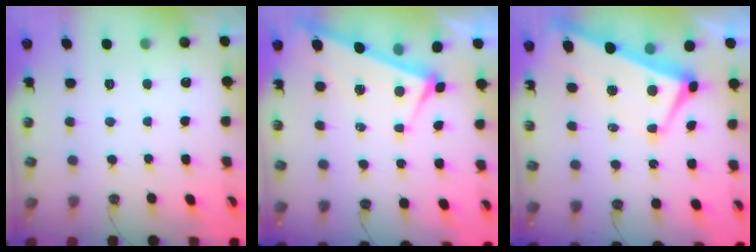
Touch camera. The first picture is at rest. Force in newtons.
{"total": 4.8, "press": 4.8, "slide": 0.1}
{"total": 1.6, "press": 0.8, "slide": 1.4}